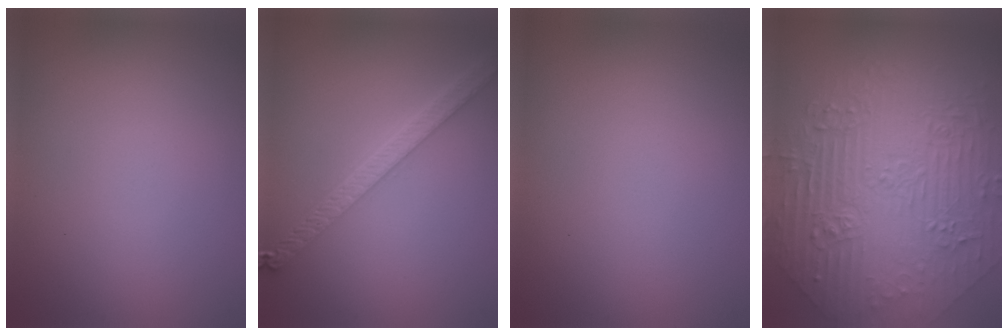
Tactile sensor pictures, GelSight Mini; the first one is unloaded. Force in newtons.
{"total": 4.2, "press": 3.4, "slide": 2.4}
{"total": 0.0}
{"total": 11.1, "press": 7.5, "slide": 8.2}